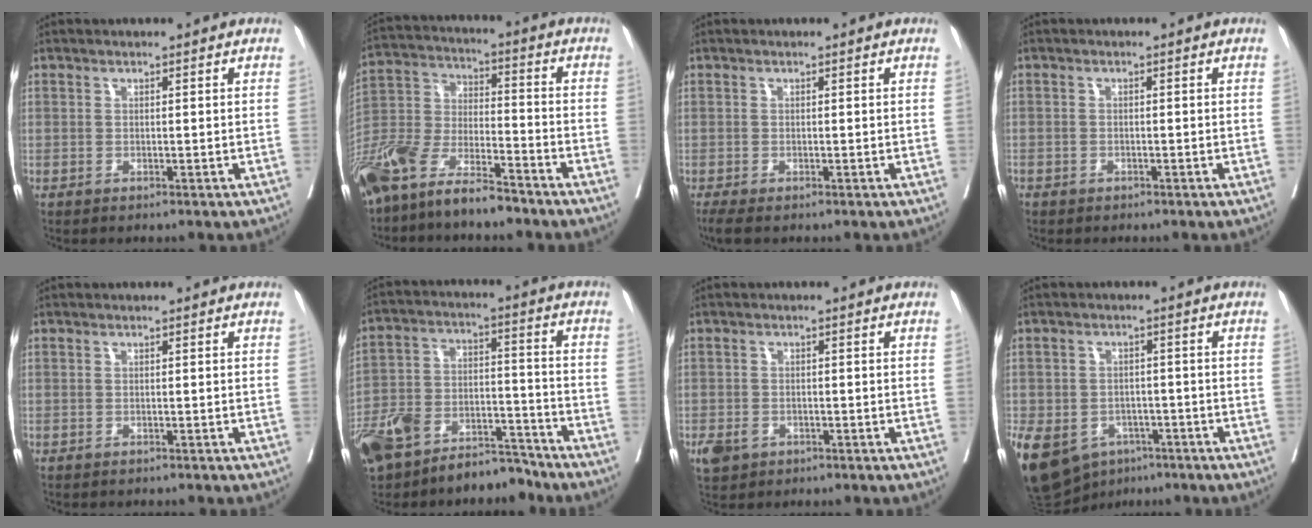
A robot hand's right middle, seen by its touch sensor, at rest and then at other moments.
{"total": 15.2, "force": [-12.1, 3.7, 8.4], "torque": [-0.182, -0.009, -0.234]}
{"total": 2.9, "force": [-2.3, 0.7, 1.7], "torque": [-0.033, -0.013, -0.037]}
{"total": 1.5, "force": [-1.1, 0.9, 0.1], "torque": [-0.010, 0.001, -0.021]}
{"total": 1.4, "force": [-1.3, 0.4, 0.4], "torque": [-0.017, -0.005, -0.018]}
{"total": 15.5, "force": [-12.6, 5.9, 7.0], "torque": [-0.129, 0.023, -0.220]}
{"total": 3.5, "force": [-1.9, 2.5, 1.5], "torque": [-0.027, 0.000, -0.027]}
{"total": 22.3, "force": [-10.5, 16.8, 10.3], "torque": [-0.319, -0.019, -0.147]}